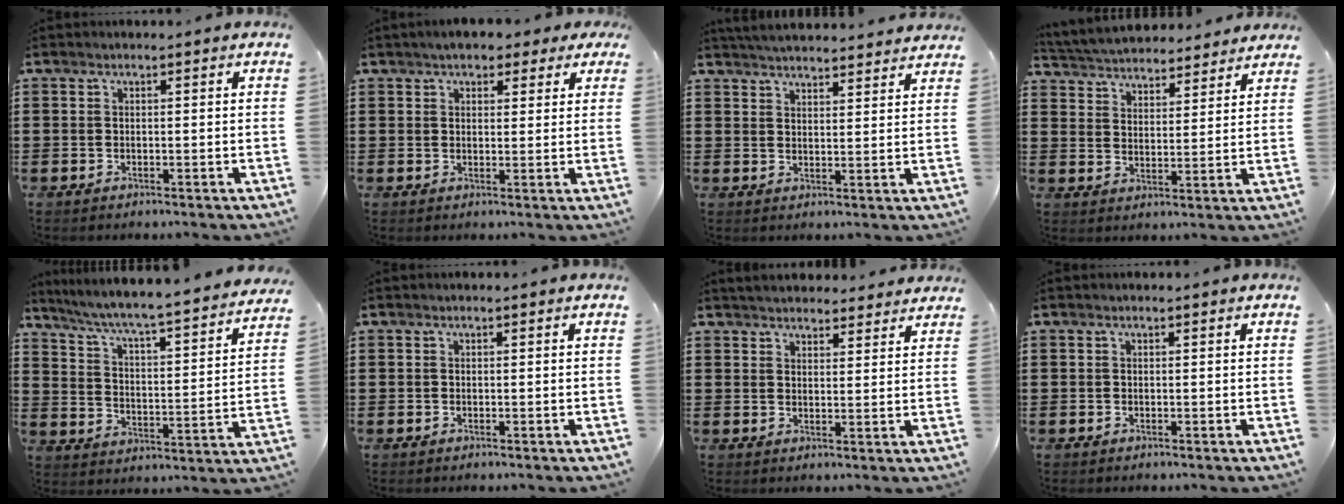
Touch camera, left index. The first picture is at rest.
{"total": 3.9, "force": [3.0, 1.7, 1.7], "torque": [-0.037, 0.006, 0.052]}
{"total": 4.2, "force": [4.2, -0.1, 0.6], "torque": [-0.023, -0.017, 0.077]}
{"total": 4.7, "force": [4.6, 0.7, 0.0], "torque": [-0.024, -0.026, 0.080]}
{"total": 4.8, "force": [4.3, -0.7, 2.0], "torque": [-0.061, -0.047, 0.060]}
{"total": 0.0}
{"total": 3.4, "force": [3.4, 0.4, 0.3], "torque": [-0.015, -0.009, 0.064]}
{"total": 0.0}